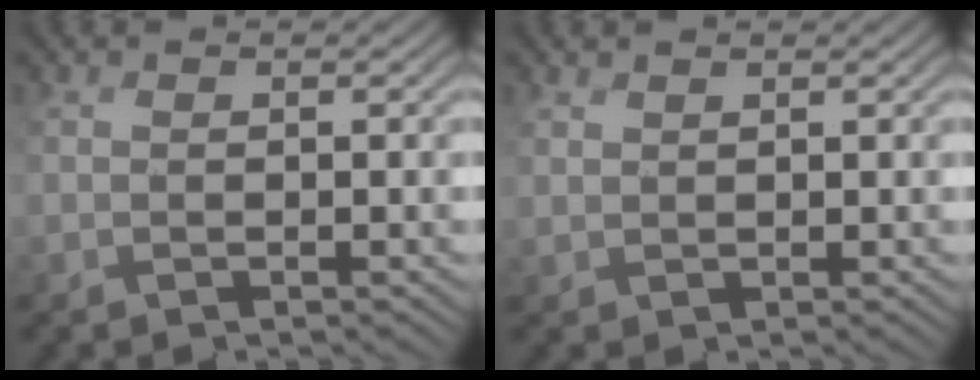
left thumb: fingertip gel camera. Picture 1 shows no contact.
{"total": 1.4, "force": [1.0, -0.3, -1.0], "torque": [0.012, 0.001, 0.019]}